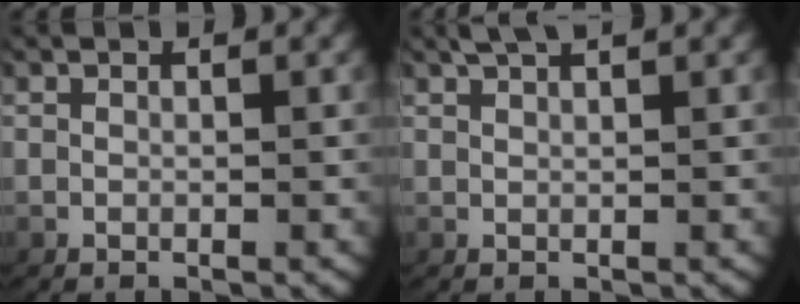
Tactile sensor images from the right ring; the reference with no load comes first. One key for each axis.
{"total": 2.3, "fx": 2.0, "fy": 0.2, "fz": 1.1, "tx": -0.023, "ty": 0.006, "tz": 0.033}